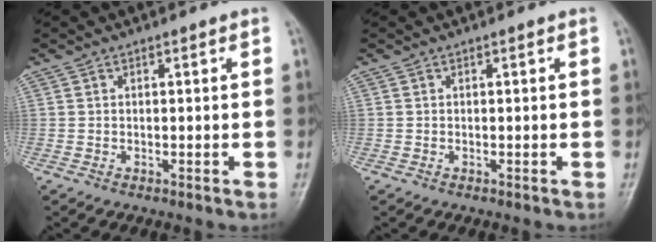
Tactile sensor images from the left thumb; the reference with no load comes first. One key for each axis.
{"total": 0.0}